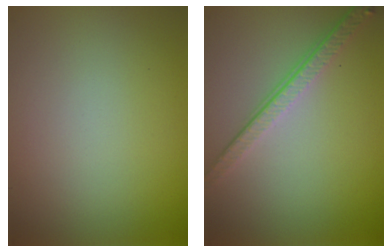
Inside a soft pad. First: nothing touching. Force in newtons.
{"total": 3.9, "press": 2.7, "slide": 2.8}